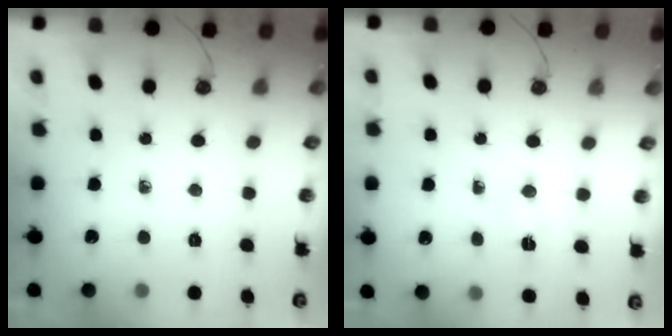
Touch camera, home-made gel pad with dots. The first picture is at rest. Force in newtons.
{"total": 2.5, "press": 2.5, "slide": 0.3}